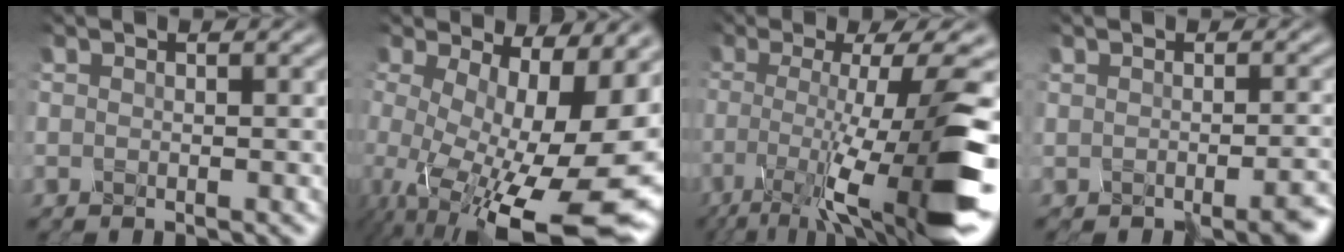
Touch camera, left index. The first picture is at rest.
{"total": 15.6, "force": [-2.2, 5.9, 14.3], "torque": [-0.225, -0.023, -0.015]}
{"total": 11.9, "force": [-3.8, 2.1, 11.0], "torque": [-0.173, 0.007, -0.070]}
{"total": 2.5, "force": [-1.4, 1.2, 1.7], "torque": [-0.005, -0.004, -0.019]}